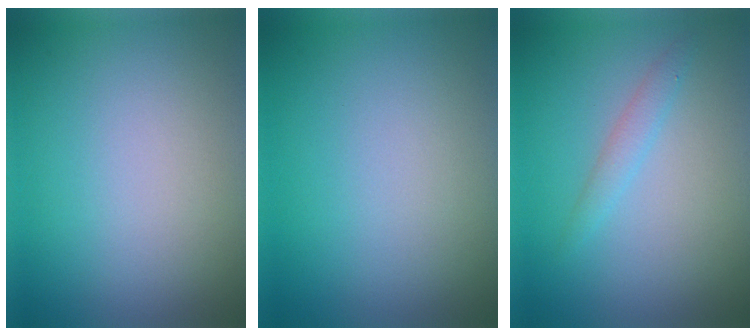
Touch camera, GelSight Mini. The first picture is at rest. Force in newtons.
{"total": 0.0}
{"total": 1.4, "press": 1.4, "slide": 0.1}